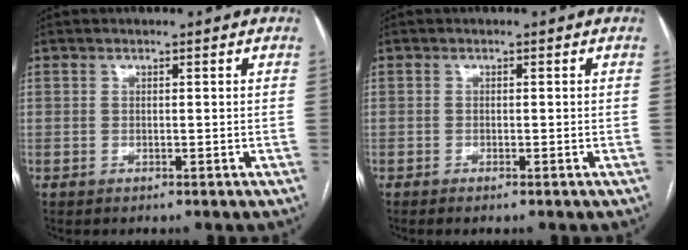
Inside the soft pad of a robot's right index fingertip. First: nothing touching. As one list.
[{"total": 0.9, "force": [-0.6, -0.1, 0.6], "torque": [-0.012, -0.001, -0.011]}]